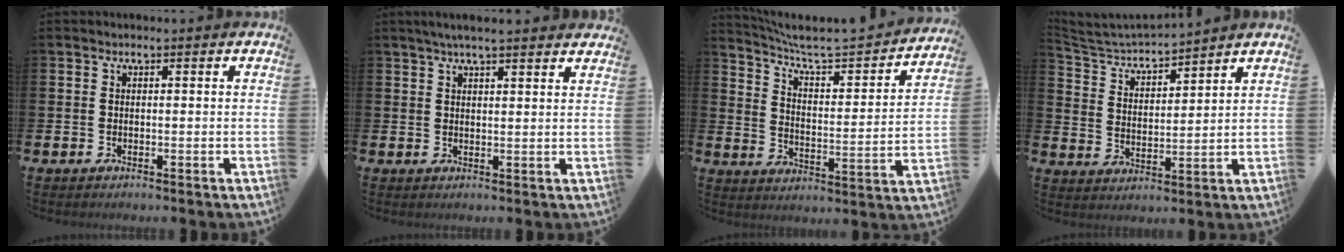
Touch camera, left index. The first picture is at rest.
{"total": 3.5, "force": [3.2, 0.0, 1.4], "torque": [-0.035, -0.004, 0.059]}
{"total": 6.7, "force": [6.2, 1.1, 2.3], "torque": [-0.080, -0.048, 0.102]}
{"total": 4.4, "force": [4.3, 0.5, 0.6], "torque": [-0.033, -0.035, 0.069]}